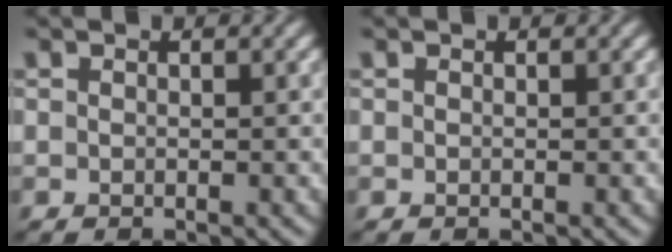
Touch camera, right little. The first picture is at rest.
{"total": 0.0}